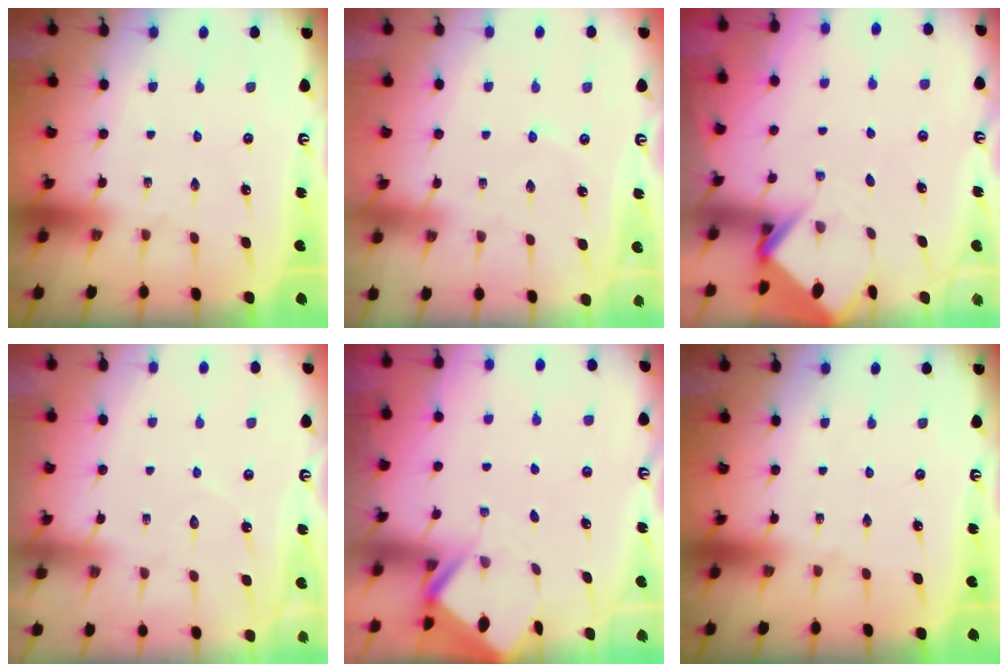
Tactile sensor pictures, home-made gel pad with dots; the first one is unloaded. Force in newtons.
{"total": 1.7, "press": 1.7, "slide": 0.3}
{"total": 3.6, "press": 3.6, "slide": 0.2}
{"total": 5.7, "press": 5.7, "slide": 0.6}
{"total": 2.6, "press": 2.6, "slide": 0.1}
{"total": 0.0}